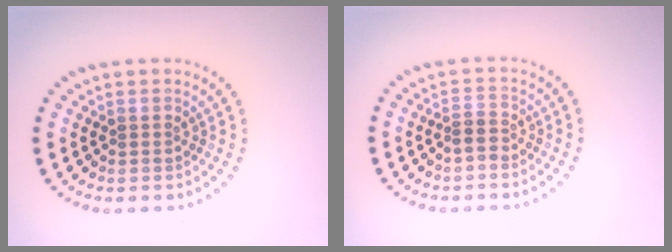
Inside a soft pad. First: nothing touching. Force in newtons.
{"total": 1.1, "press": 0.9, "slide": 0.7}